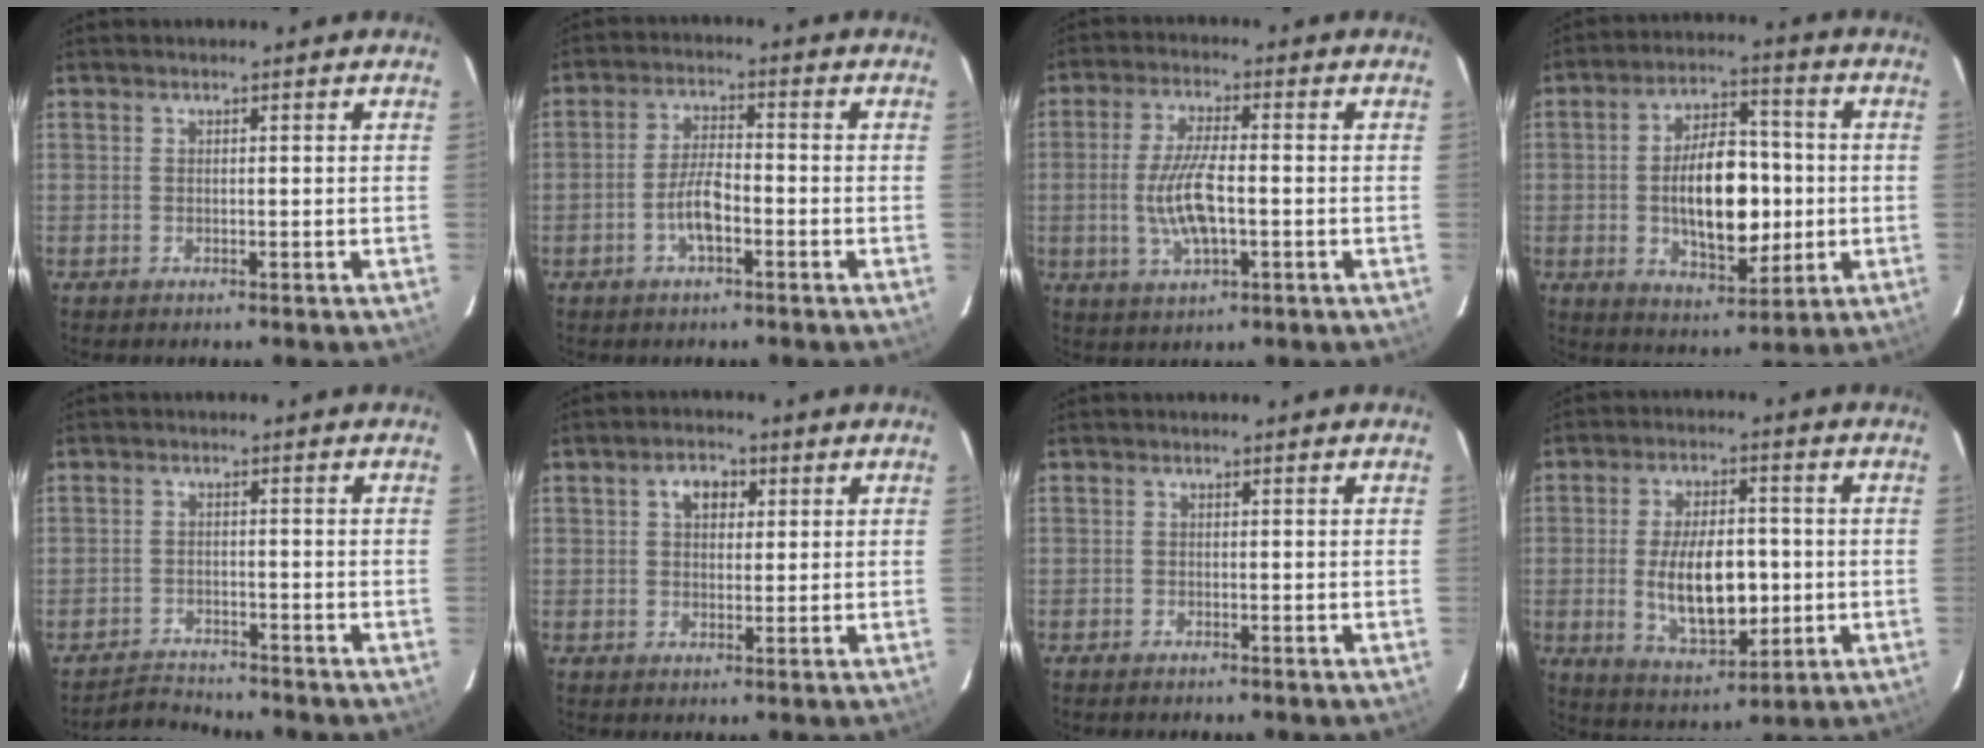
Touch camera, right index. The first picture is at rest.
{"total": 5.5, "force": [-2.4, 1.7, 4.6], "torque": [-0.096, 0.006, -0.044]}
{"total": 9.2, "force": [-1.5, 2.8, 8.6], "torque": [-0.172, -0.005, -0.027]}
{"total": 14.9, "force": [-1.2, 7.5, 12.8], "torque": [-0.222, 0.012, -0.008]}
{"total": 3.7, "force": [-3.6, 0.7, -0.6], "torque": [-0.001, 0.010, -0.068]}
{"total": 4.3, "force": [1.5, 3.0, 2.7], "torque": [-0.041, 0.015, 0.026]}
{"total": 0.7, "force": [-0.6, 0.1, 0.2], "torque": [-0.005, -0.002, -0.012]}
{"total": 13.0, "force": [-1.4, 6.2, 11.3], "torque": [-0.210, -0.007, -0.011]}